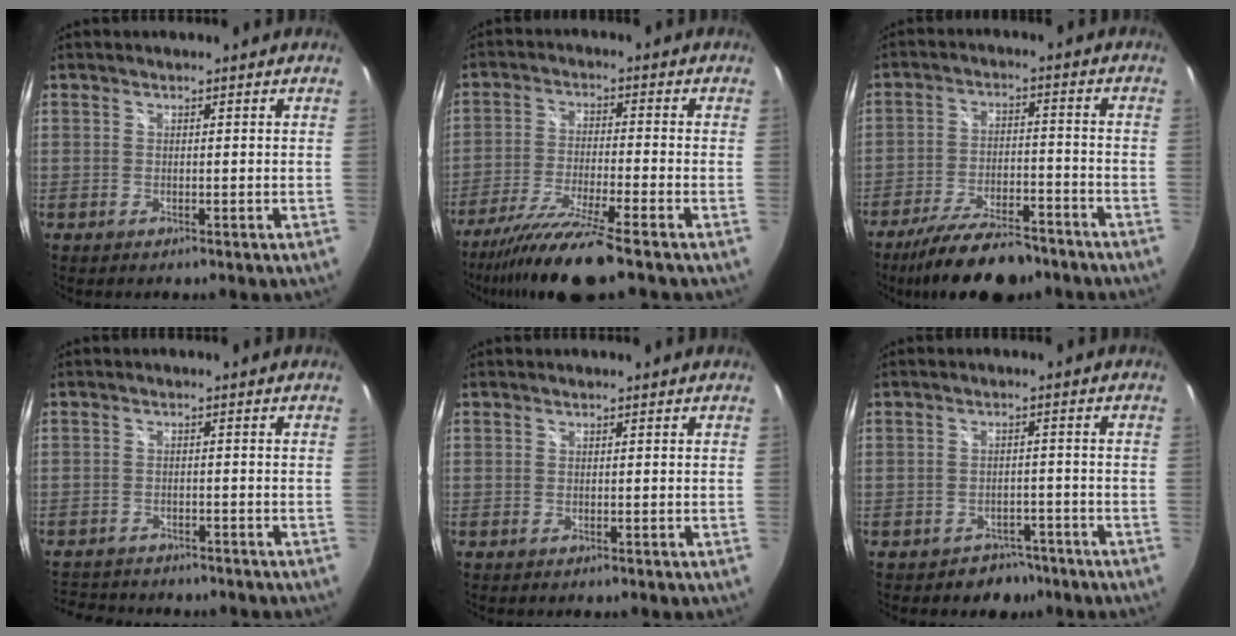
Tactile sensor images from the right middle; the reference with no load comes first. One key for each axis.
{"total": 12.0, "fx": -9.5, "fy": -0.7, "fz": 7.2, "tx": -0.155, "ty": -0.029, "tz": -0.171}
{"total": 14.2, "fx": -11.5, "fy": 4.1, "fz": 7.3, "tx": -0.148, "ty": -0.017, "tz": -0.185}
{"total": 8.3, "fx": -7.3, "fy": 3.1, "fz": 2.3, "tx": -0.067, "ty": -0.006, "tz": -0.113}
{"total": 0.0}
{"total": 4.6, "fx": -3.4, "fy": 3.1, "fz": 0.2, "tx": -0.004, "ty": 0.018, "tz": -0.044}